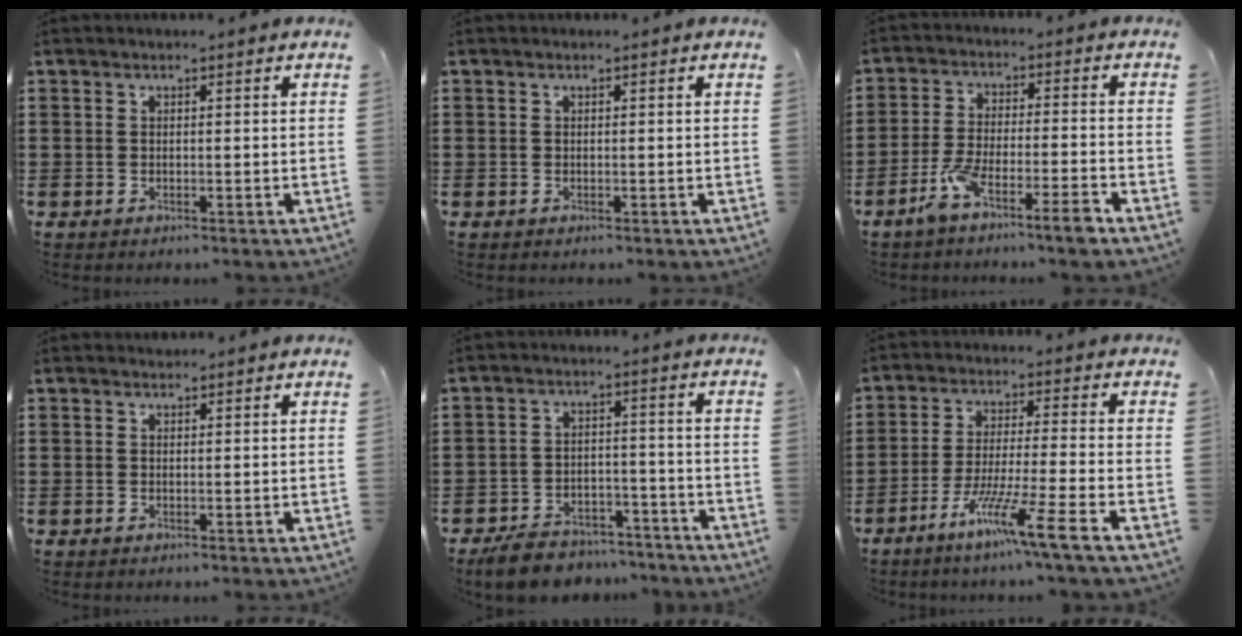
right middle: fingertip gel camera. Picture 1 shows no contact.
{"total": 0.0}
{"total": 7.0, "force": [-5.2, 0.4, 4.6], "torque": [-0.090, -0.002, -0.097]}
{"total": 0.7, "force": [0.6, 0.3, -0.1], "torque": [0.009, -0.002, 0.010]}
{"total": 5.7, "force": [-5.4, 1.2, 1.1], "torque": [-0.031, 0.011, -0.109]}
{"total": 9.0, "force": [-6.1, -0.8, 6.6], "torque": [-0.128, -0.013, -0.117]}